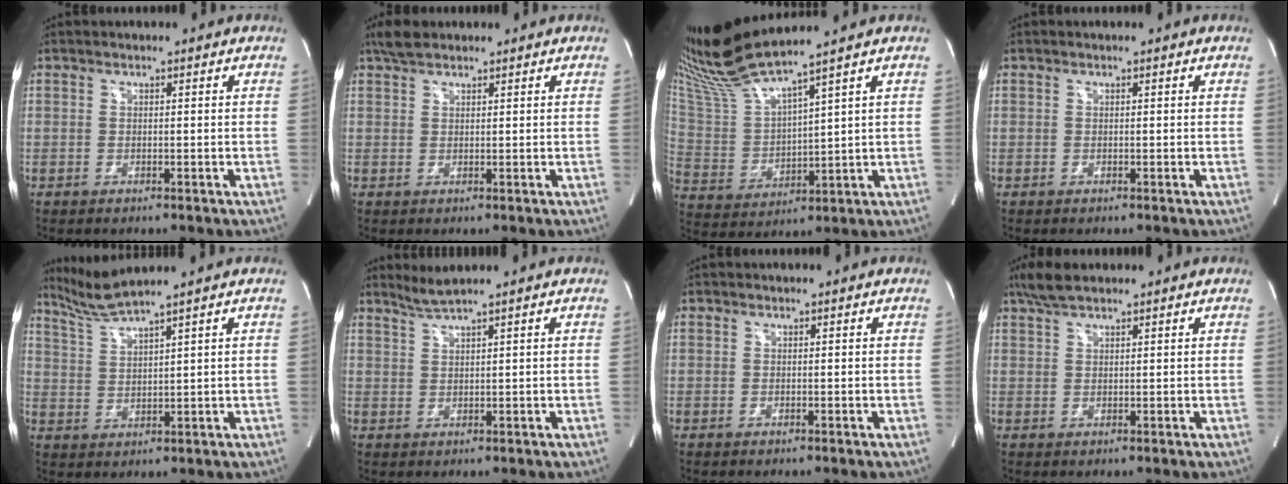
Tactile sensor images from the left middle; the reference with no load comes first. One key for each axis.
{"total": 2.9, "fx": 2.3, "fy": 1.1, "fz": 1.3, "tx": -0.031, "ty": 0.014, "tz": 0.046}
{"total": 12.0, "fx": 10.4, "fy": -1.7, "fz": 5.6, "tx": -0.127, "ty": -0.001, "tz": 0.213}
{"total": 0.0}
{"total": 5.2, "fx": 4.6, "fy": -2.0, "fz": 1.4, "tx": -0.042, "ty": -0.006, "tz": 0.103}
{"total": 2.5, "fx": 2.1, "fy": -1.1, "fz": 0.8, "tx": -0.021, "ty": -0.003, "tz": 0.048}
{"total": 0.0}
{"total": 3.8, "fx": 3.0, "fy": 0.9, "fz": 2.1, "tx": -0.052, "ty": 0.015, "tz": 0.062}